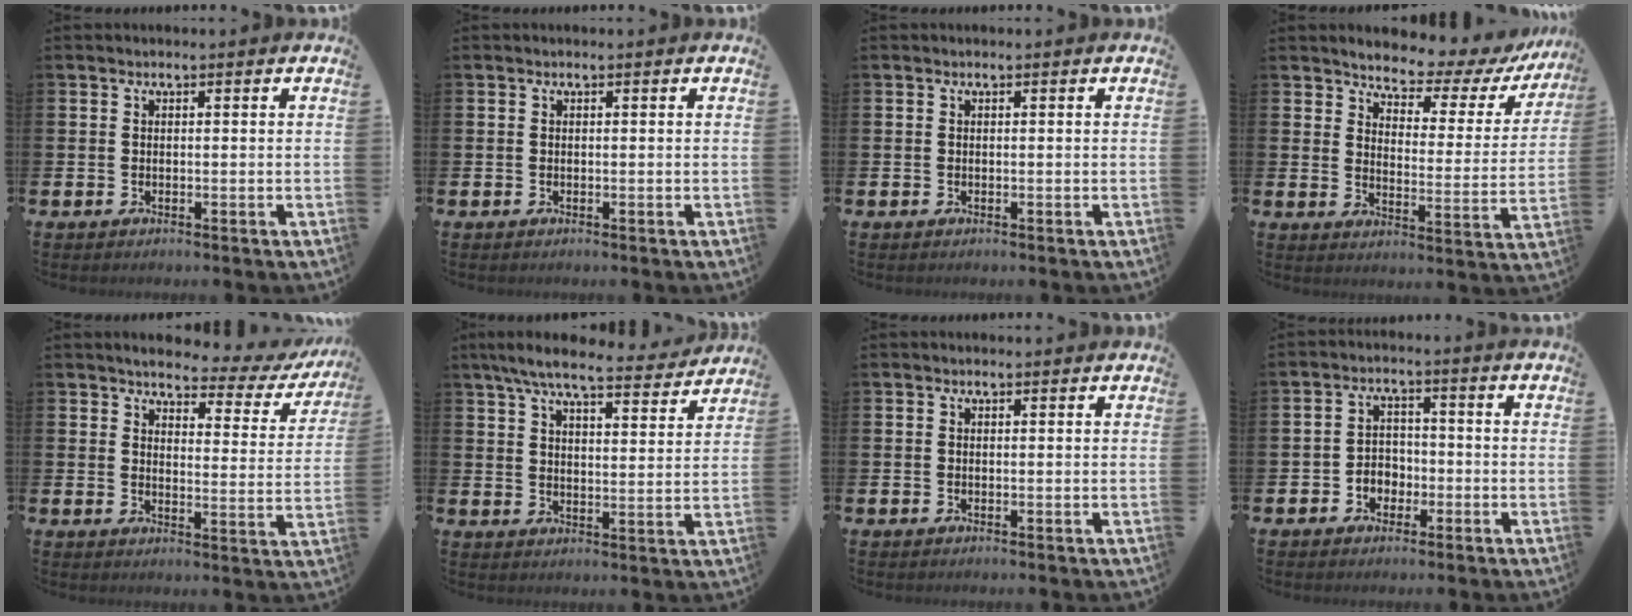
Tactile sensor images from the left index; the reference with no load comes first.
{"total": 0.0}
{"total": 0.0}
{"total": 5.4, "force": [5.0, 1.6, 1.1], "torque": [-0.031, -0.049, 0.077]}
{"total": 3.4, "force": [3.1, 1.0, 1.0], "torque": [-0.029, -0.030, 0.043]}
{"total": 8.0, "force": [7.2, 1.3, 3.4], "torque": [-0.071, -0.038, 0.123]}
{"total": 0.0}
{"total": 3.1, "force": [-1.6, 2.5, 0.9], "torque": [-0.022, 0.005, -0.039]}